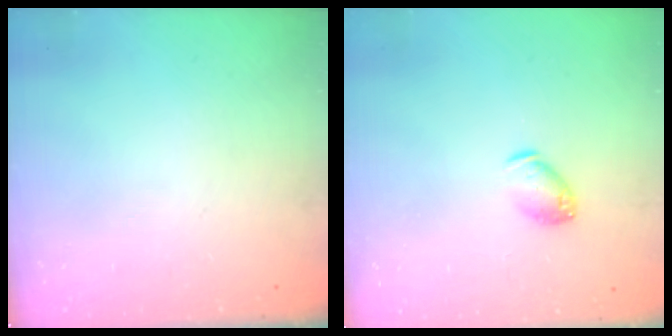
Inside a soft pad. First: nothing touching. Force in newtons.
{"total": 6.8, "press": 6.8, "slide": 1.1}